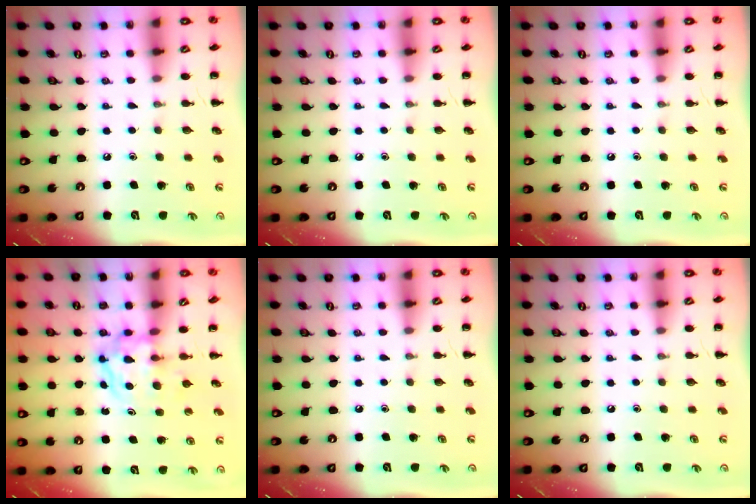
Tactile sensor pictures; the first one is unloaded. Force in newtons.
{"total": 0.0}
{"total": 0.0}
{"total": 3.8, "press": 3.7, "slide": 0.5}
{"total": 0.0}
{"total": 0.0}